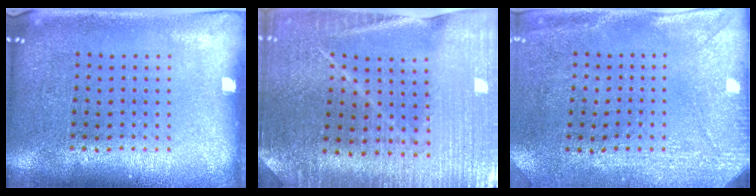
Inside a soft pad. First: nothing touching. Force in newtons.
{"total": 2.6, "press": 2.6, "slide": 0.4}
{"total": 3.0, "press": 2.3, "slide": 1.9}